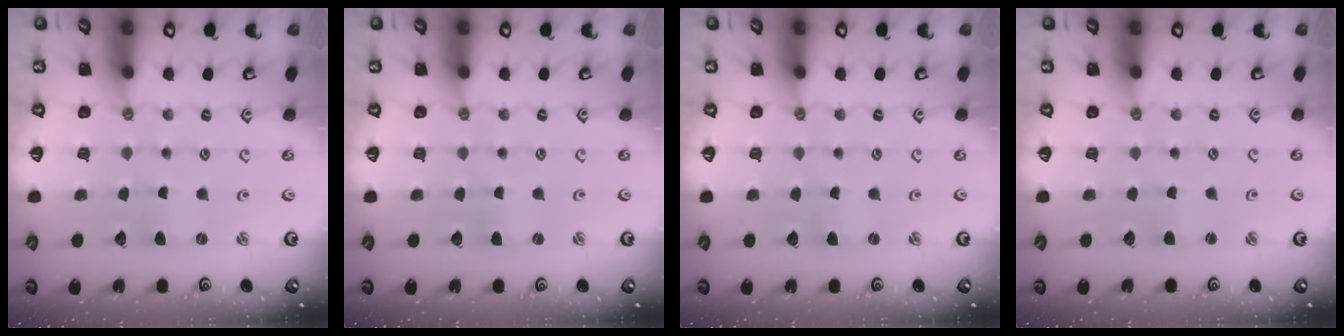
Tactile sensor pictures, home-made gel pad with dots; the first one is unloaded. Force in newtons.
{"total": 0.0}
{"total": 0.0}
{"total": 1.6, "press": 1.6, "slide": 0.2}